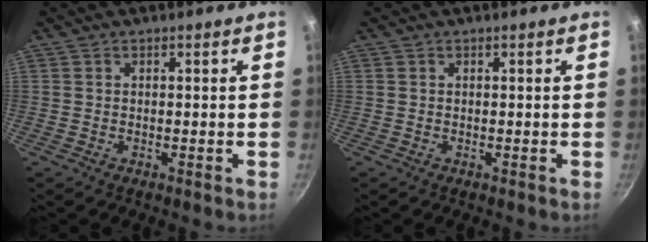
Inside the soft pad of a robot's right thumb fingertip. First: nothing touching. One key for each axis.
{"total": 0.0}